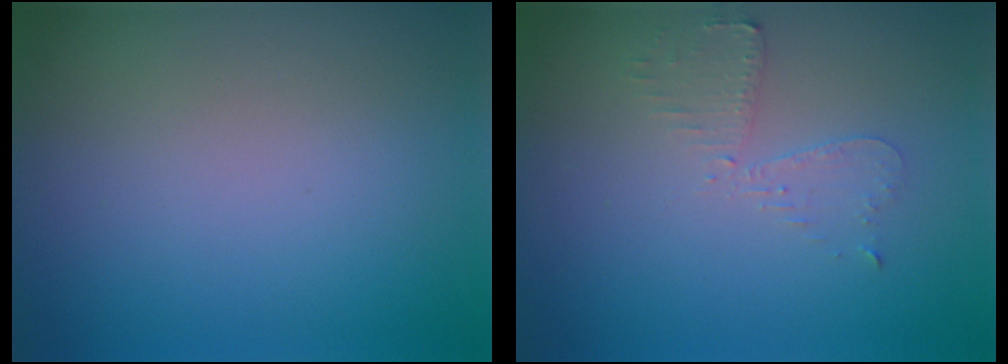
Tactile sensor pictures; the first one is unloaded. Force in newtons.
{"total": 2.2, "press": 2.2, "slide": 0.5}